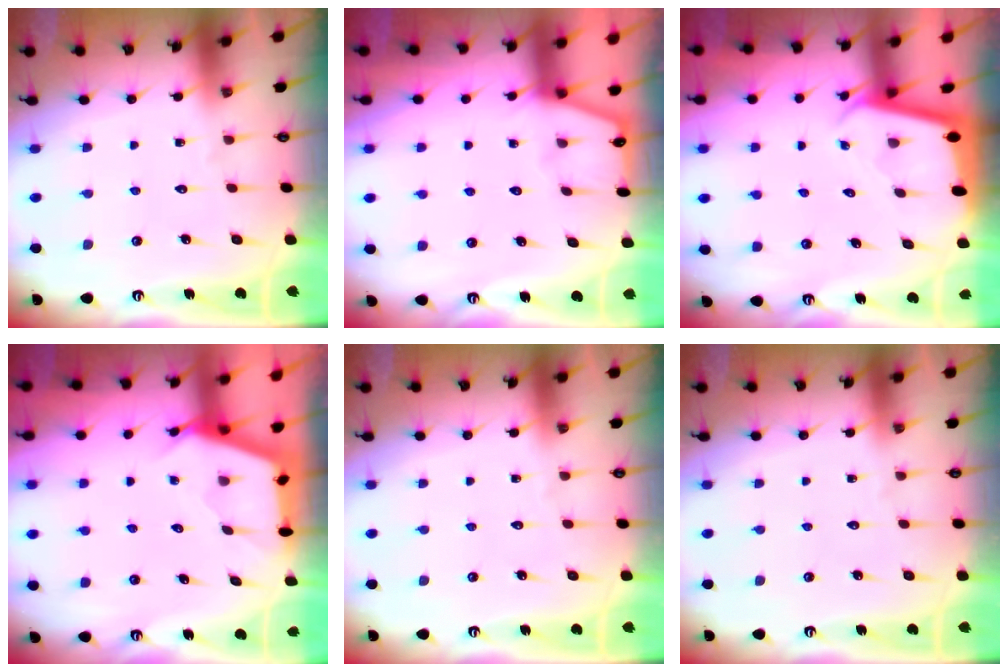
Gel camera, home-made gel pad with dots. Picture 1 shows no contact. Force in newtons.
{"total": 2.1, "press": 2.1, "slide": 0.3}
{"total": 2.0, "press": 2.0, "slide": 0.1}
{"total": 2.6, "press": 2.6, "slide": 0.4}
{"total": 0.0}
{"total": 0.0}